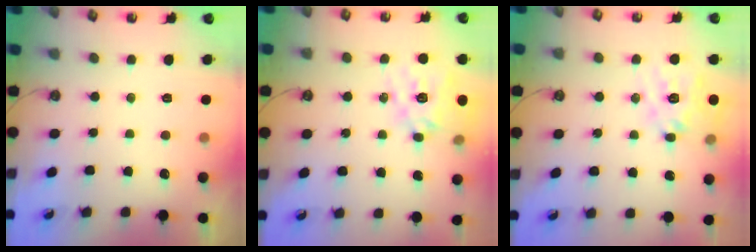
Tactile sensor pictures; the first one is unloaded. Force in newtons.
{"total": 17.6, "press": 17.5, "slide": 1.9}
{"total": 14.9, "press": 14.8, "slide": 1.3}